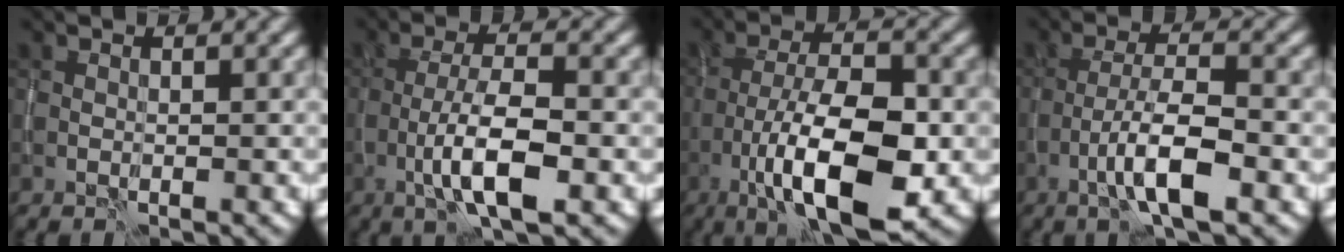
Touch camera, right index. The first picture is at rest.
{"total": 6.0, "force": [-2.2, 1.6, 5.3], "torque": [-0.096, 0.004, -0.045]}
{"total": 11.3, "force": [-4.4, 3.9, 9.7], "torque": [-0.164, 0.002, -0.077]}
{"total": 5.2, "force": [-2.6, 1.0, 4.5], "torque": [-0.078, 0.007, -0.049]}